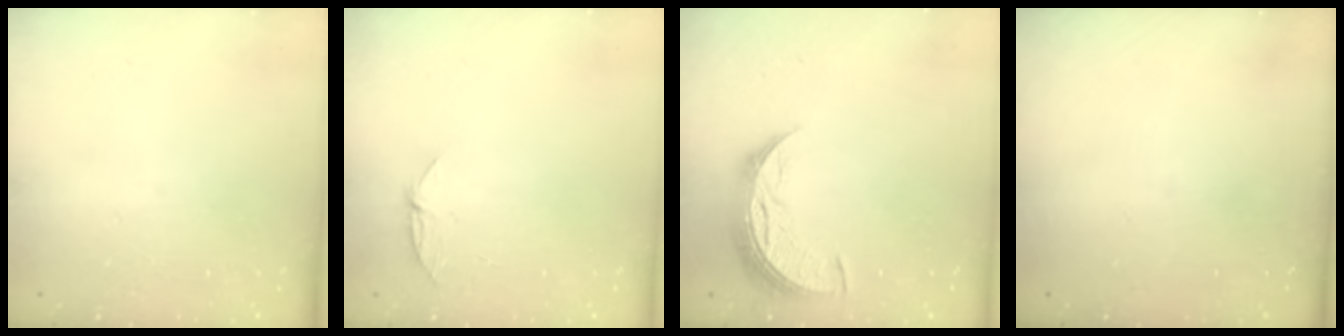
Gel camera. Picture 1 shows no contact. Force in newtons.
{"total": 4.9, "press": 4.8, "slide": 0.6}
{"total": 8.6, "press": 8.6, "slide": 0.8}
{"total": 0.0}